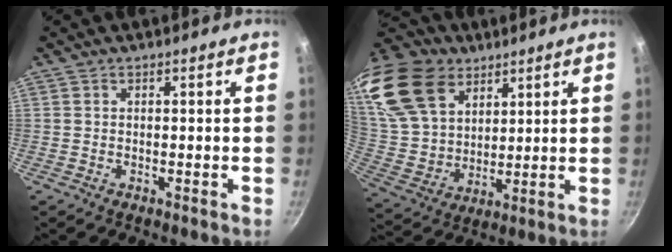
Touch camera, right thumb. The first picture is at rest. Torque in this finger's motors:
{"motor_torque": [-1.66, 2.21, 0.62, -0.05, 0.15]}